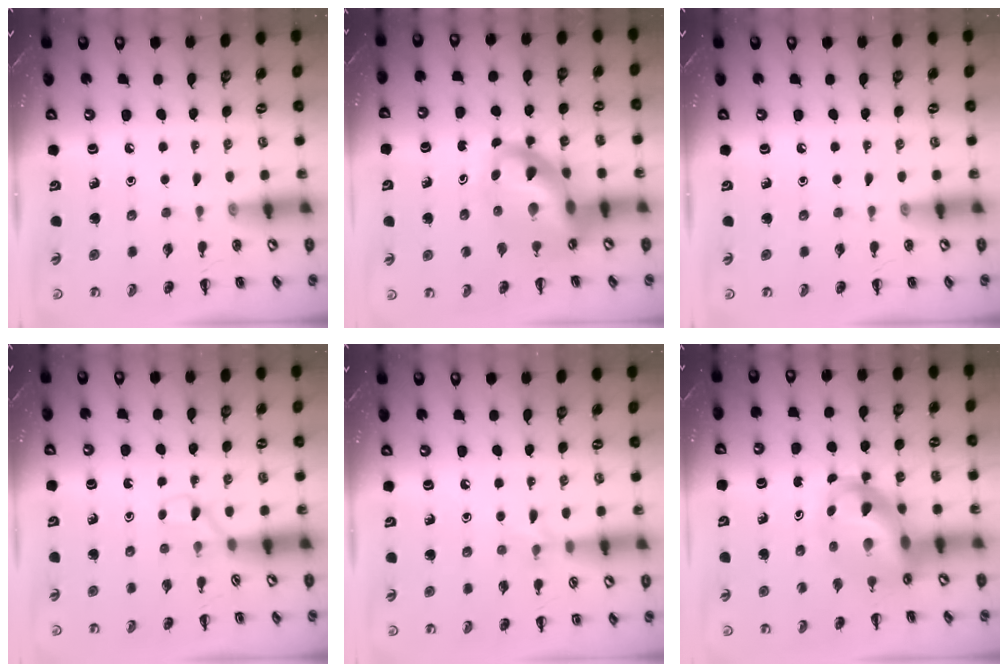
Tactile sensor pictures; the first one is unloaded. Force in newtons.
{"total": 14.9, "press": 14.3, "slide": 4.1}
{"total": 0.0}
{"total": 2.1, "press": 2.0, "slide": 0.8}
{"total": 6.1, "press": 5.9, "slide": 1.8}
{"total": 10.5, "press": 10.1, "slide": 3.1}